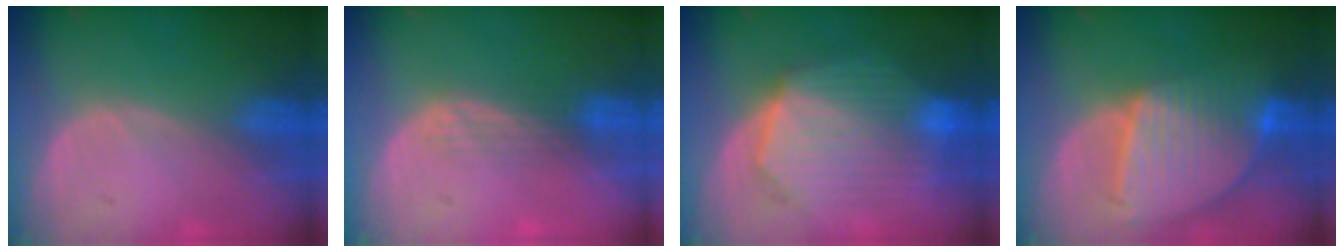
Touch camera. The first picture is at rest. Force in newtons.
{"total": 2.9, "press": 2.5, "slide": 1.5}
{"total": 10.3, "press": 10.3, "slide": 0.9}
{"total": 9.5, "press": 8.2, "slide": 4.8}